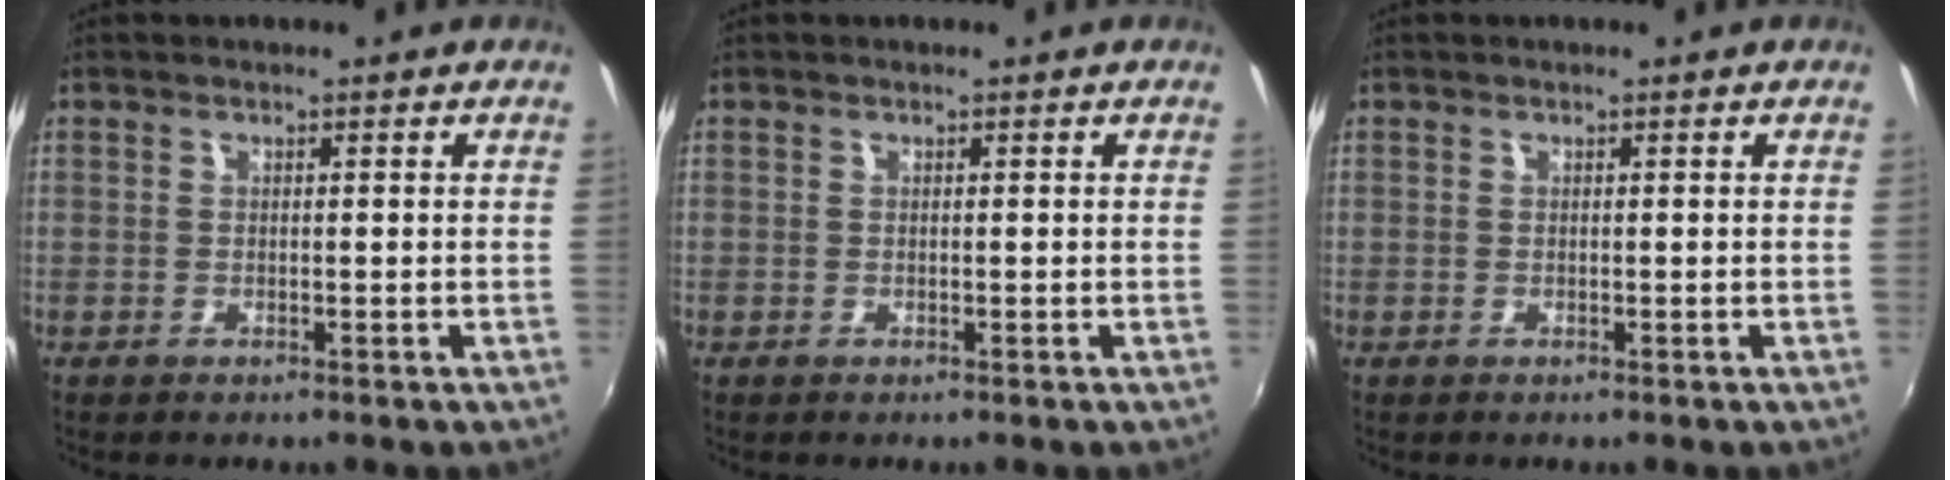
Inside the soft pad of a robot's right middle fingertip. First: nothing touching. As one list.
[{"total": 0.0}, {"total": 0.0}]